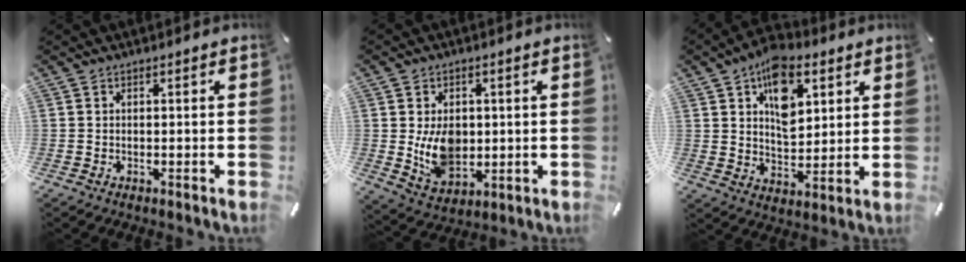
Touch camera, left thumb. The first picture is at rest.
{"total": 9.8, "force": [0.4, 7.7, 6.1], "torque": [-0.103, -0.006, 0.008]}
{"total": 12.8, "force": [6.3, 7.9, 7.9], "torque": [-0.115, -0.023, 0.111]}